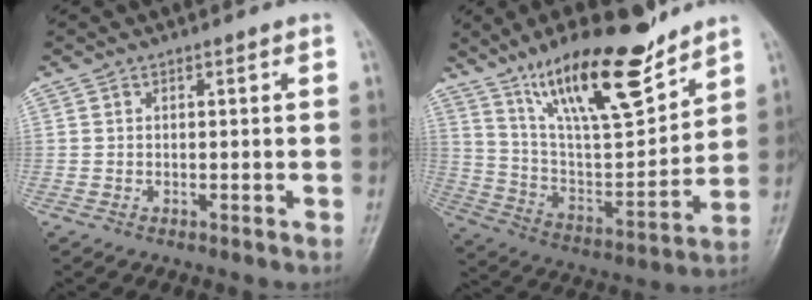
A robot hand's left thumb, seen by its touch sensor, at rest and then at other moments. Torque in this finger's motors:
{"motor_torque": [1.39, 0.06, 1.43, -1.34, 0.48]}